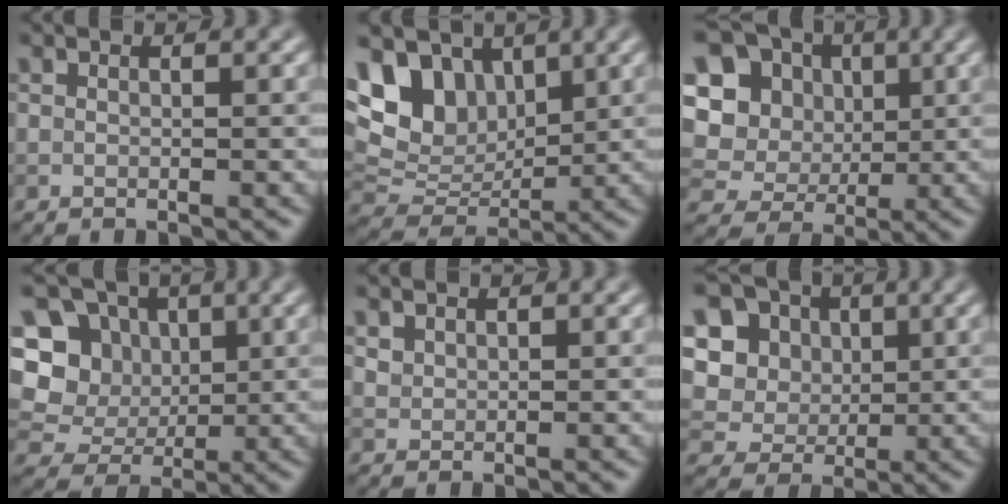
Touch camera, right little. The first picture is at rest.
{"total": 7.9, "force": [3.6, 5.4, 4.5], "torque": [-0.096, 0.006, 0.066]}
{"total": 14.2, "force": [2.9, 13.0, 5.0], "torque": [-0.157, 0.021, 0.050]}
{"total": 9.2, "force": [1.7, 8.2, 3.8], "torque": [-0.087, 0.029, 0.003]}
{"total": 0.9, "force": [0.7, 0.7, 0.1], "torque": [-0.004, -0.001, 0.017]}
{"total": 12.6, "force": [4.2, 10.7, 5.0], "torque": [-0.136, 0.026, 0.066]}